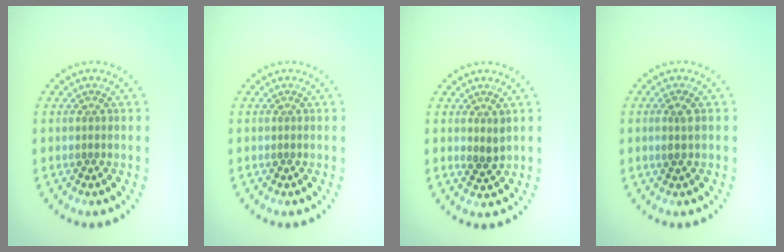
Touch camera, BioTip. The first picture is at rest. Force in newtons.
{"total": 0.0}
{"total": 1.2, "press": 1.1, "slide": 0.5}
{"total": 1.4, "press": 1.3, "slide": 0.5}